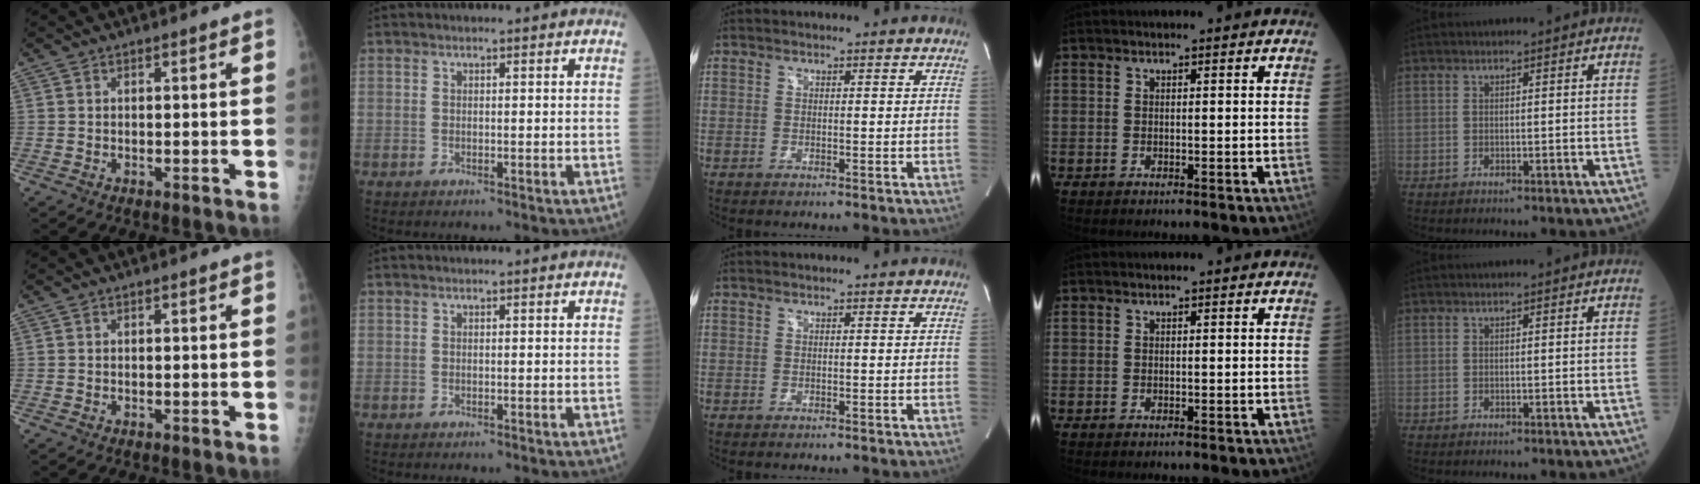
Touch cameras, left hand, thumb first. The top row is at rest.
{}